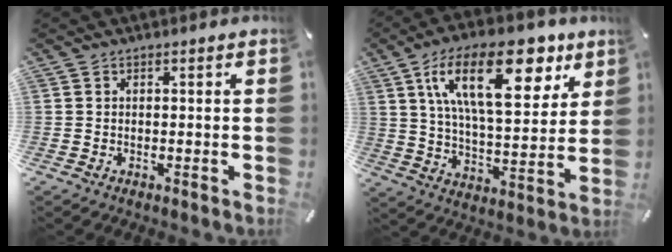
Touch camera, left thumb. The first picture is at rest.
{"total": 23.8, "force": [11.2, 10.9, 17.9], "torque": [-0.300, -0.032, 0.176]}